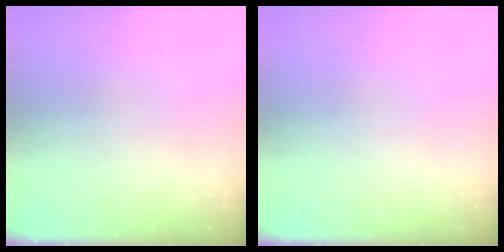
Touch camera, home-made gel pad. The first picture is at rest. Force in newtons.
{"total": 0.0}